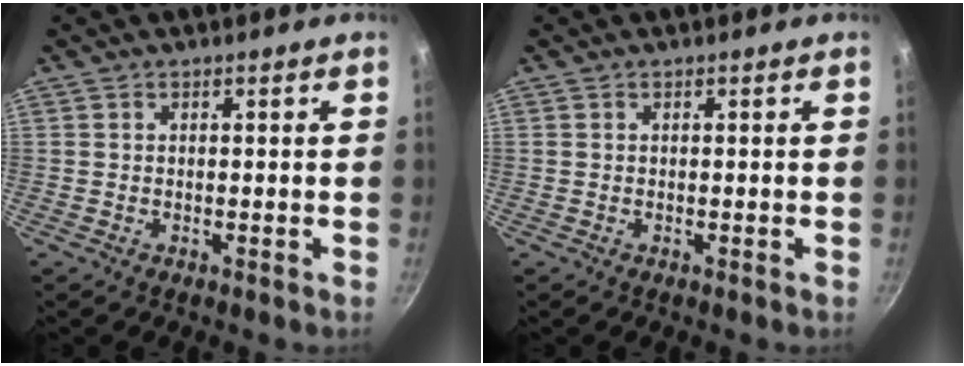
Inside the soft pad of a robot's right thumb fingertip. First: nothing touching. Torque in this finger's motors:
{"motor_torque": [-0.01, 0.00, 0.00, 0.00, 0.00]}